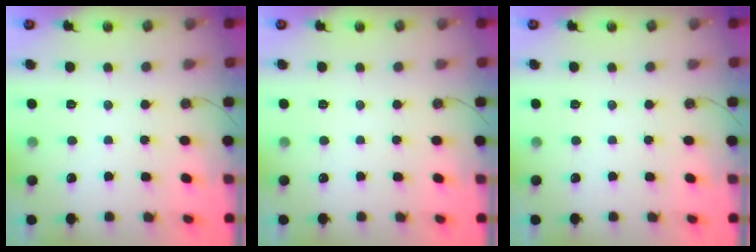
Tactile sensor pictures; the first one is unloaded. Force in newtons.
{"total": 0.0}
{"total": 0.0}